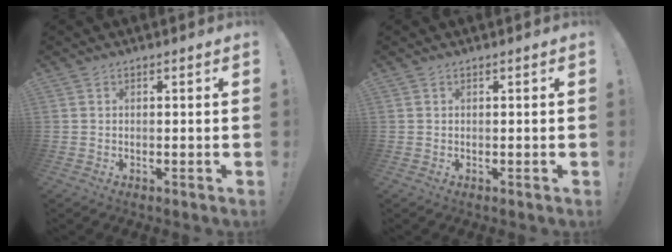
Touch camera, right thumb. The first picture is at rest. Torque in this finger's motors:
{"motor_torque": [-0.02, -0.13, 0.18, 0.12, 0.00]}